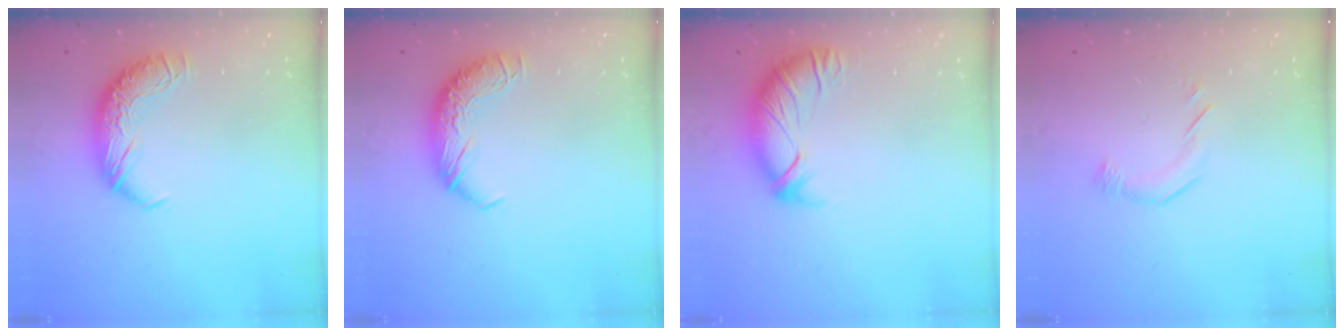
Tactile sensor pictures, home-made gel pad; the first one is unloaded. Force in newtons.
{"total": 0.0}
{"total": 2.3, "press": 1.8, "slide": 1.4}
{"total": 6.1, "press": 6.1, "slide": 0.6}